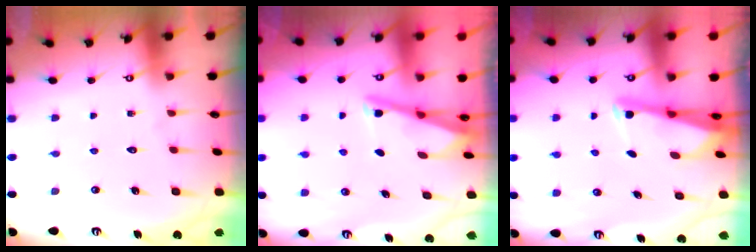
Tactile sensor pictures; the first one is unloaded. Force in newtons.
{"total": 2.9, "press": 2.9, "slide": 0.3}
{"total": 2.5, "press": 2.5, "slide": 0.5}